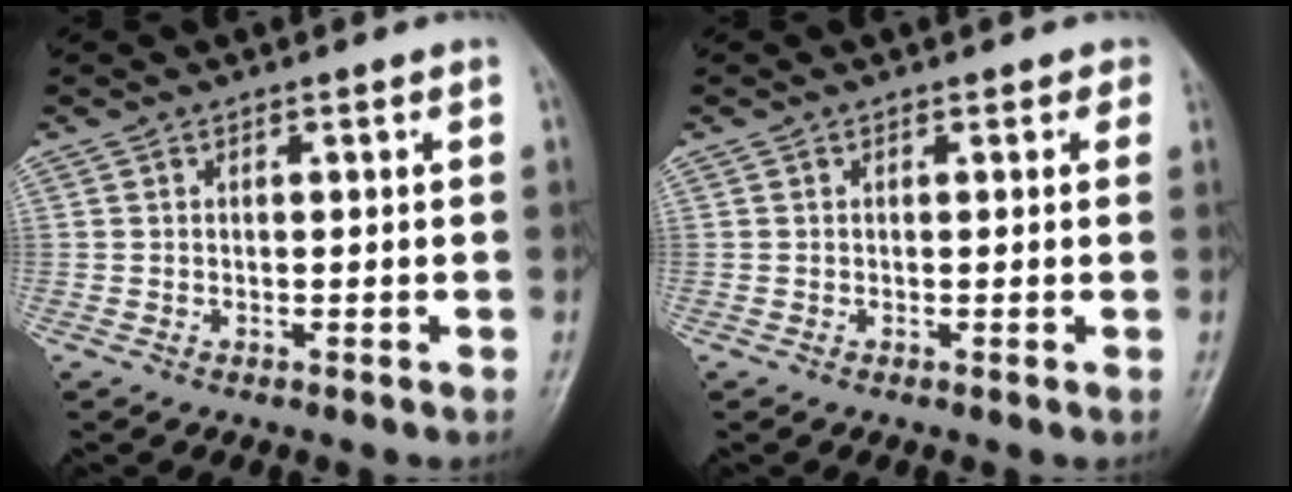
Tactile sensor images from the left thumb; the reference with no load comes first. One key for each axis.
{"total": 1.2, "fx": 0.6, "fy": 0.9, "fz": 0.5, "tx": 0.014, "ty": 0.001, "tz": -0.002}